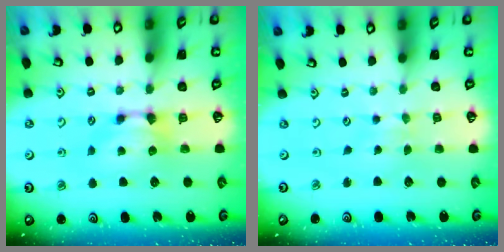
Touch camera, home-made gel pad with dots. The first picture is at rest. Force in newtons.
{"total": 3.4, "press": 3.4, "slide": 0.1}